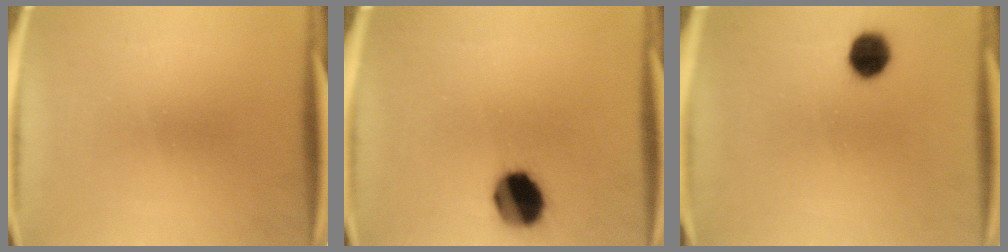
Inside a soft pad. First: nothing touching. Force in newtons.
{"total": 11.7}
{"total": 6.3}